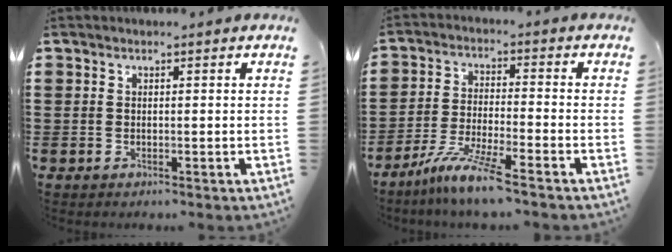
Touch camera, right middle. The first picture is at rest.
{"total": 7.9, "force": [-6.3, -0.1, 4.7], "torque": [-0.099, -0.014, -0.122]}